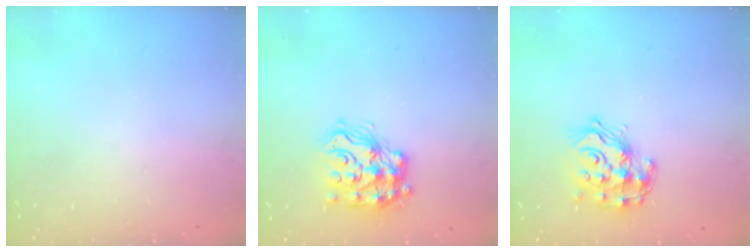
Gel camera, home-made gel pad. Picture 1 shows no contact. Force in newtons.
{"total": 16.0, "press": 15.9, "slide": 1.0}
{"total": 15.0, "press": 14.9, "slide": 1.0}